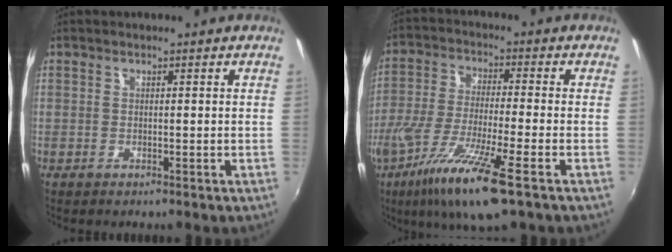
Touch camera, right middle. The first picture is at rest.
{"total": 14.5, "force": [-8.1, 1.5, 11.9], "torque": [-0.245, -0.040, -0.154]}